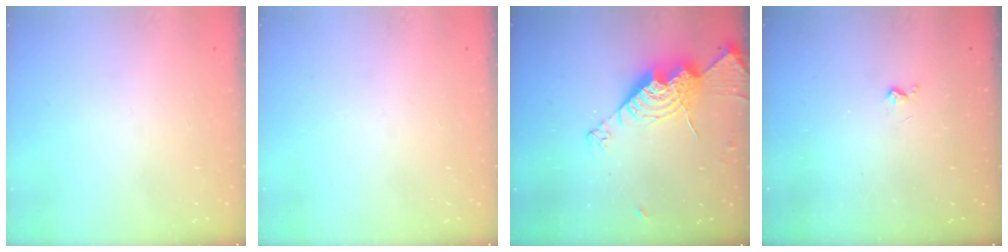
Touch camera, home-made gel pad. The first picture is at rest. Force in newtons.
{"total": 0.0}
{"total": 15.6, "press": 15.6, "slide": 1.5}
{"total": 2.6, "press": 2.6, "slide": 0.5}